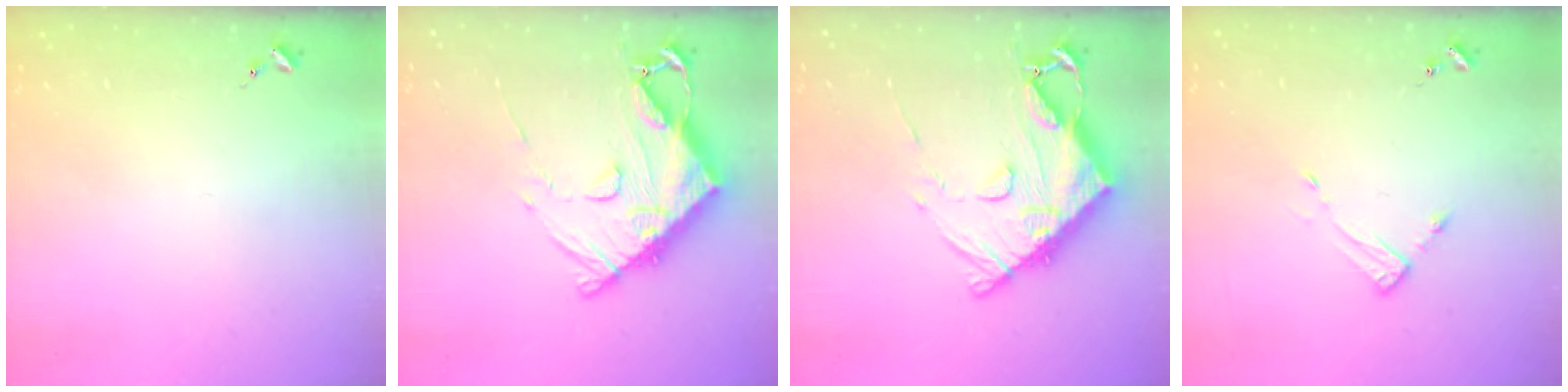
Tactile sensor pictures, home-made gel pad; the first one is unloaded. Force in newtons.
{"total": 15.2, "press": 15.1, "slide": 1.6}
{"total": 15.2, "press": 15.1, "slide": 1.6}
{"total": 3.7, "press": 3.7, "slide": 0.1}